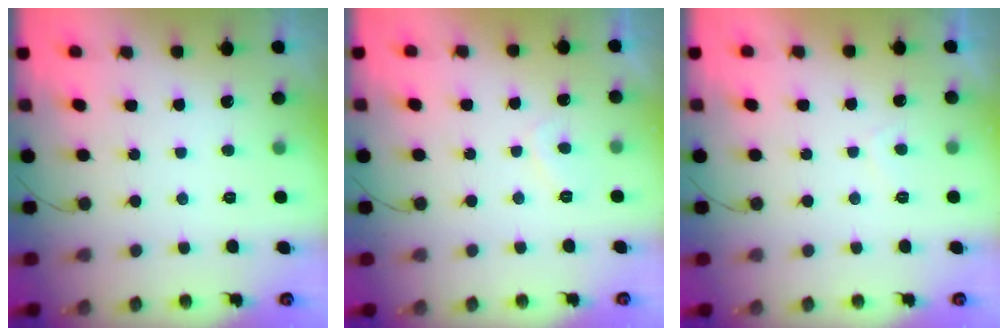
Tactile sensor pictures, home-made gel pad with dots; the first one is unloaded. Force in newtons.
{"total": 2.1, "press": 2.0, "slide": 0.8}
{"total": 1.5, "press": 1.4, "slide": 0.6}